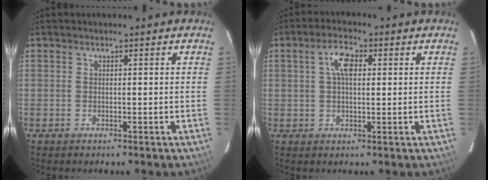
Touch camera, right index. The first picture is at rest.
{"total": 5.0, "force": [1.2, 2.4, 4.2], "torque": [-0.077, 0.015, 0.023]}